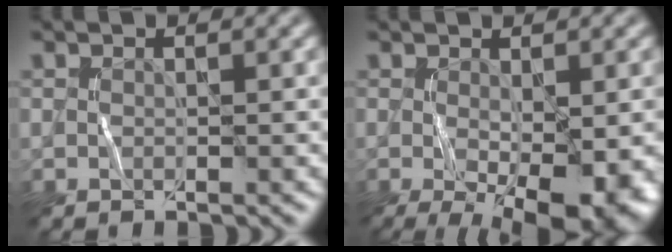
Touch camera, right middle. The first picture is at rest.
{"total": 8.9, "force": [-2.6, 3.3, 7.9], "torque": [-0.133, -0.025, -0.022]}